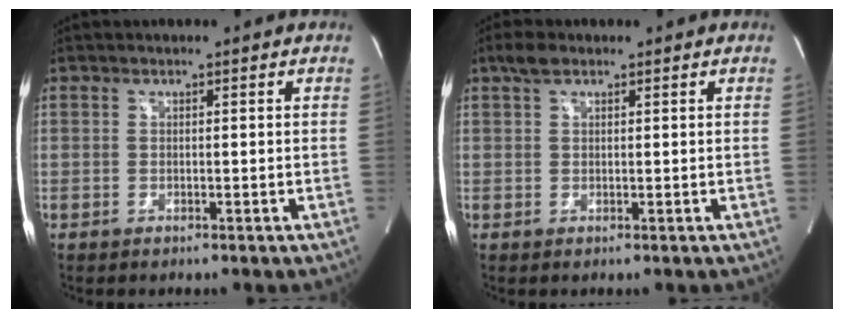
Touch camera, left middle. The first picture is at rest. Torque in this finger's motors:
{"motor_torque": [0.15, -0.10, -0.05, -0.01]}